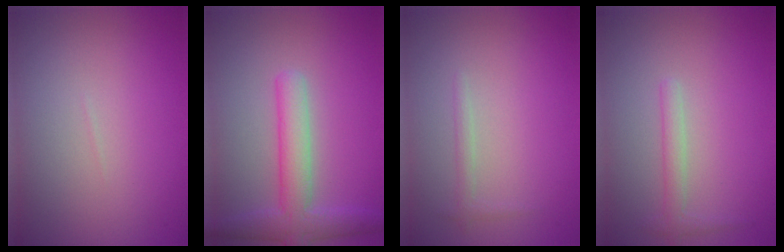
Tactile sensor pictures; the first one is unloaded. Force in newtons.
{"total": 4.4, "press": 4.4, "slide": 0.3}
{"total": 0.9, "press": 0.9, "slide": 0.1}
{"total": 1.4, "press": 1.4, "slide": 0.1}